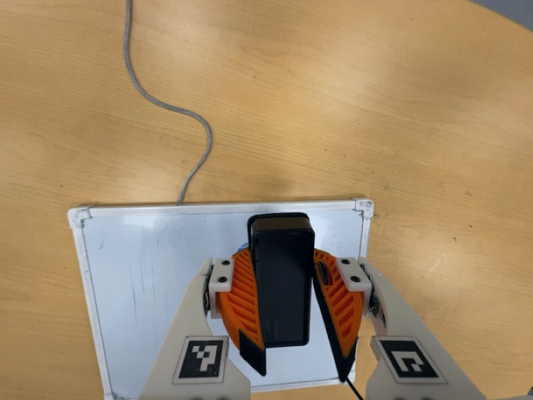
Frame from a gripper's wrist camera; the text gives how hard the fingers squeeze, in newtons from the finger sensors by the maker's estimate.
{"total": 9.3, "left": 9.2, "right": 9.4}